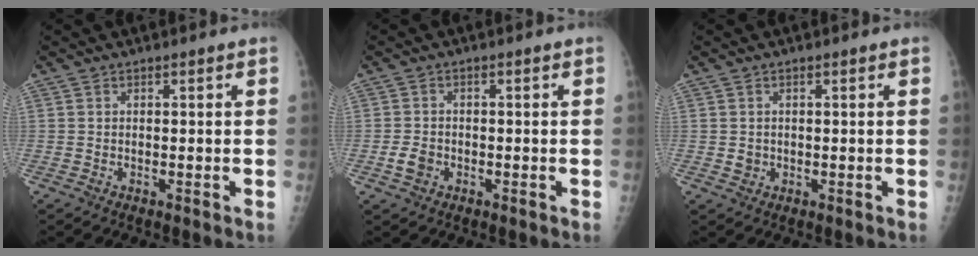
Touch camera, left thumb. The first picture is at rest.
{"total": 2.9, "force": [-1.1, 2.3, 1.5], "torque": [-0.023, 0.006, -0.017]}
{"total": 1.4, "force": [0.0, 1.3, 0.5], "torque": [-0.003, 0.001, 0.005]}